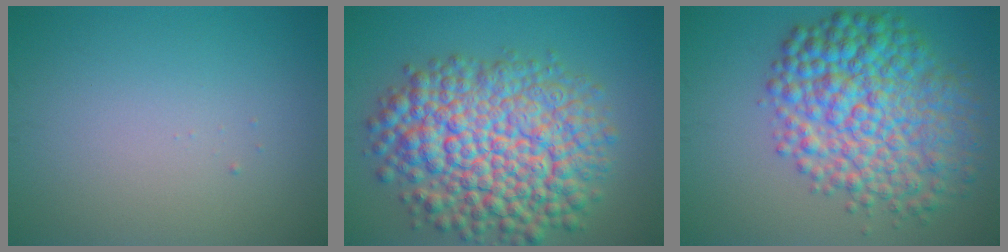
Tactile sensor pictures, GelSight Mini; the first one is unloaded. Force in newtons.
{"total": 12.2, "press": 12.2, "slide": 0.4}
{"total": 9.7, "press": 9.7, "slide": 0.2}